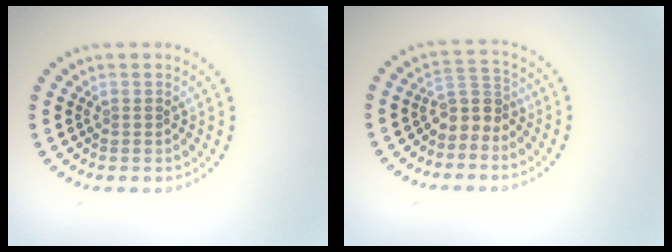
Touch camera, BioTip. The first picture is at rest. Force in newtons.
{"total": 2.7, "press": 2.1, "slide": 1.7}